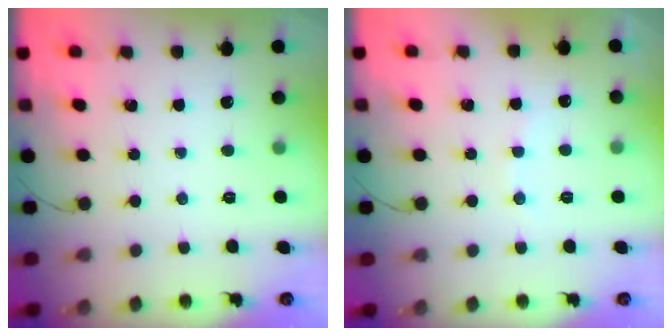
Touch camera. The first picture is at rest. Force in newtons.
{"total": 6.2, "press": 6.2, "slide": 0.9}